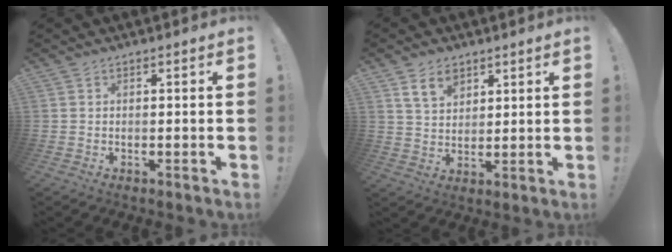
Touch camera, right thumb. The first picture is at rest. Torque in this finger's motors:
{"motor_torque": [0.24, 1.20, 0.38, 0.17, 0.00]}